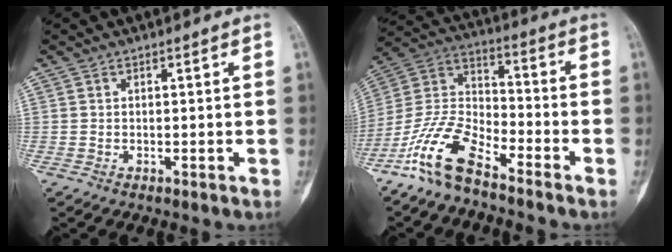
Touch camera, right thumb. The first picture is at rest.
{"total": 12.9, "force": [-9.3, 4.6, 7.7], "torque": [-0.160, 0.063, -0.191]}